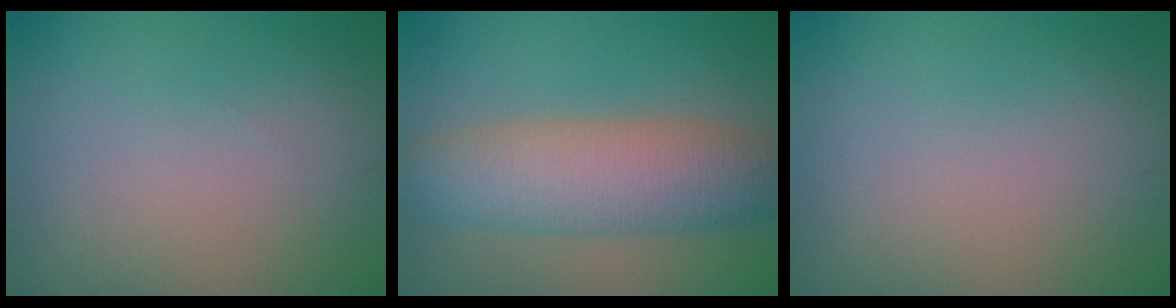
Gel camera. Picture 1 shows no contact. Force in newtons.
{"total": 7.8, "press": 7.8, "slide": 0.4}
{"total": 0.0}